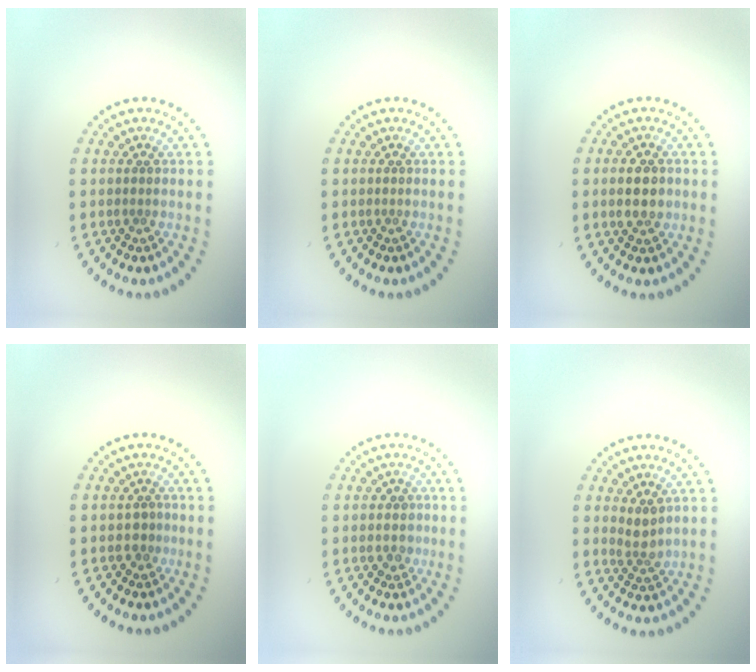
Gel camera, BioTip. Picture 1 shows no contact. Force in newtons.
{"total": 0.0}
{"total": 2.9, "press": 2.9, "slide": 0.2}
{"total": 0.9, "press": 0.8, "slide": 0.5}
{"total": 1.5, "press": 1.3, "slide": 0.7}
{"total": 1.9, "press": 1.5, "slide": 1.2}